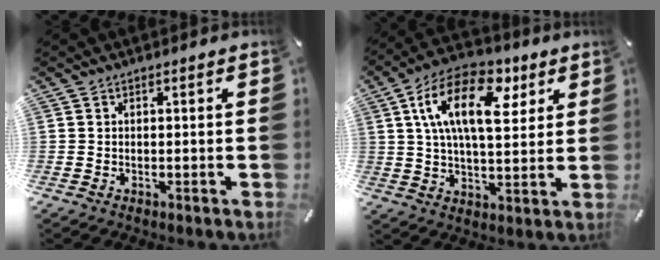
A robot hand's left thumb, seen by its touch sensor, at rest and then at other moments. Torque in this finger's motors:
{"motor_torque": [0.90, 1.18, 1.85, -0.93, 0.39]}